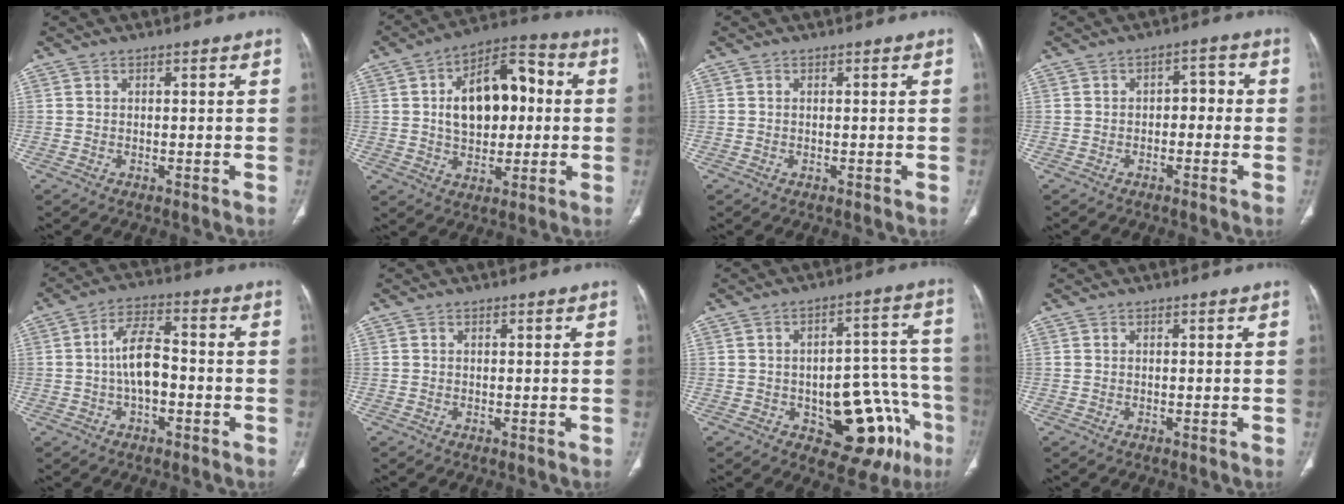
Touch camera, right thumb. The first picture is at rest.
{"total": 16.3, "force": [1.8, 9.9, 12.9], "torque": [-0.169, 0.027, 0.024]}
{"total": 0.0}
{"total": 3.9, "force": [-0.5, 2.5, 2.9], "torque": [-0.022, 0.021, -0.016]}
{"total": 8.1, "force": [-1.2, 4.4, 6.7], "torque": [-0.117, 0.030, -0.027]}
{"total": 0.0}
{"total": 18.2, "force": [-7.3, 9.2, 13.9], "torque": [-0.120, 0.053, -0.079]}
{"total": 0.0}